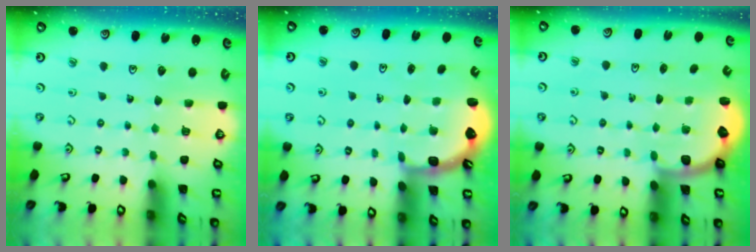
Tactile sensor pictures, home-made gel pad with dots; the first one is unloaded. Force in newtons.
{"total": 2.5, "press": 2.1, "slide": 1.3}
{"total": 3.5, "press": 3.3, "slide": 1.1}